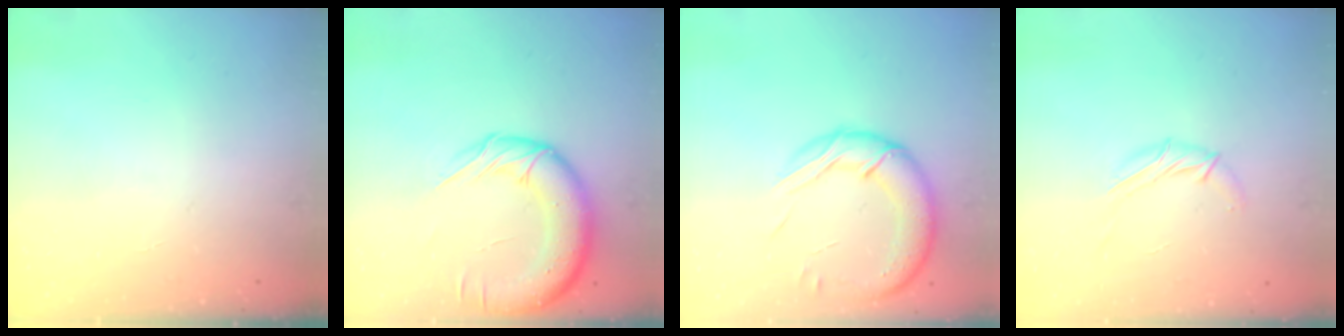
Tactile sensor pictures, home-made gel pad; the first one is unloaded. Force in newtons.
{"total": 16.0, "press": 15.5, "slide": 3.8}
{"total": 17.6, "press": 17.1, "slide": 4.2}
{"total": 6.4, "press": 6.4, "slide": 0.3}